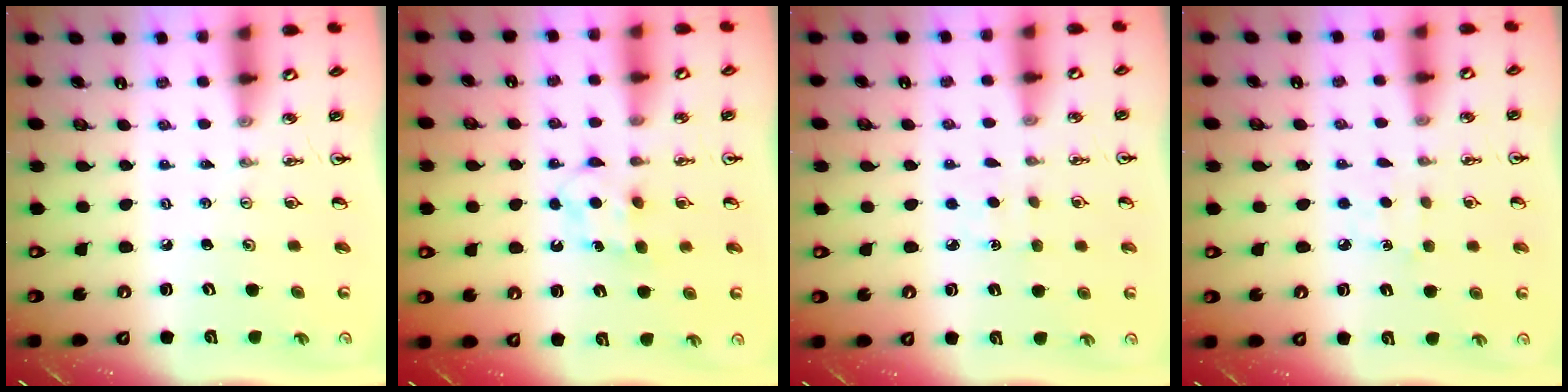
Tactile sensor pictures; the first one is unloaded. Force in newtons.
{"total": 5.7, "press": 5.7, "slide": 0.7}
{"total": 2.0, "press": 2.0, "slide": 0.3}
{"total": 4.5, "press": 4.5, "slide": 0.4}